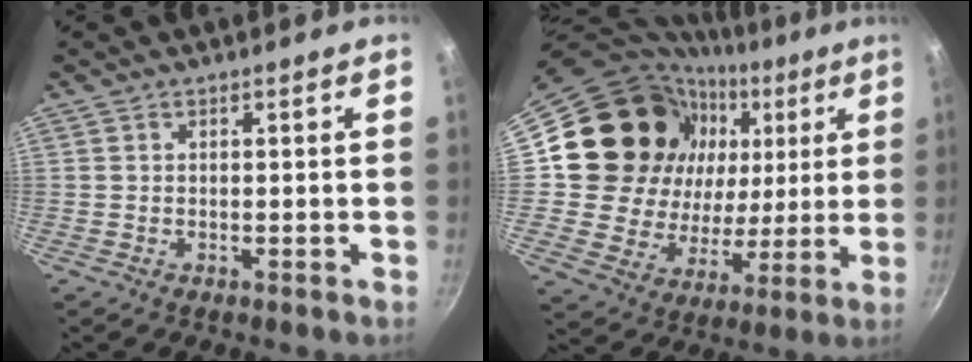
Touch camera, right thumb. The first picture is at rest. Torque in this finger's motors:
{"motor_torque": [0.60, 4.35, 0.86, -0.34, 0.14]}